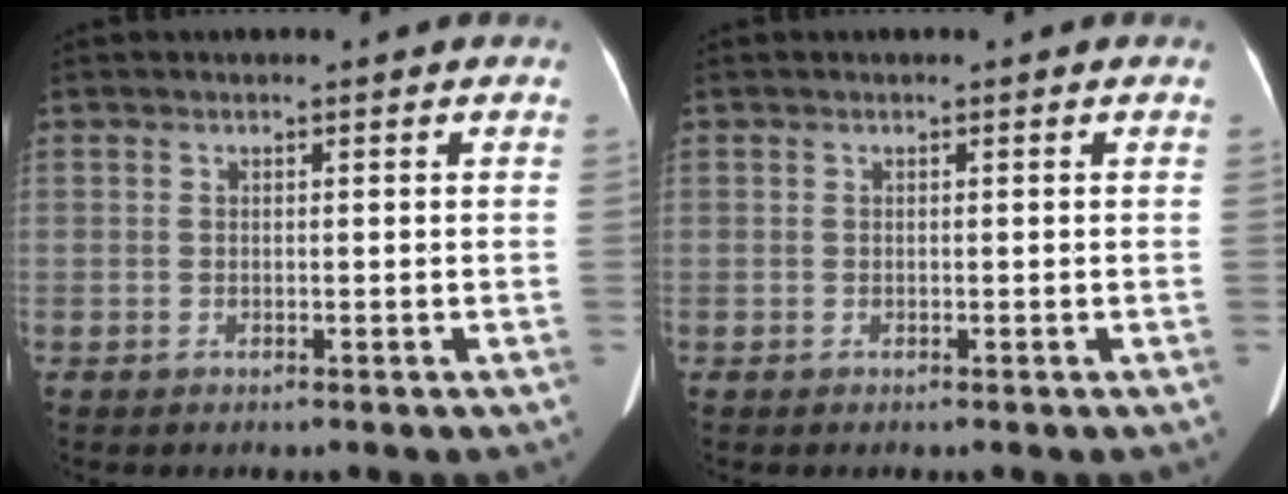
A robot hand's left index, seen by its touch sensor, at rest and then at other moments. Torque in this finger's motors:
{"motor_torque": [0.04, 0.09, 0.00, -0.01]}